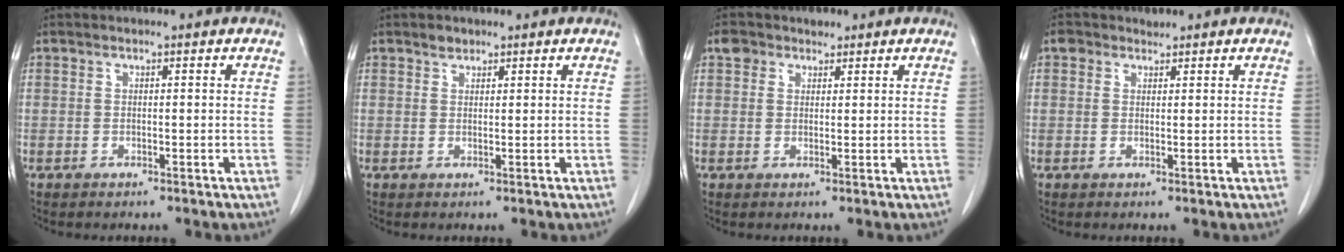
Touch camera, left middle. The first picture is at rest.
{"total": 1.2, "force": [1.0, 0.7, 0.3], "torque": [-0.007, -0.002, 0.016]}
{"total": 2.8, "force": [1.8, 2.1, 0.6], "torque": [-0.010, 0.013, 0.028]}
{"total": 1.5, "force": [1.1, 1.0, 0.1], "torque": [-0.002, 0.008, 0.016]}